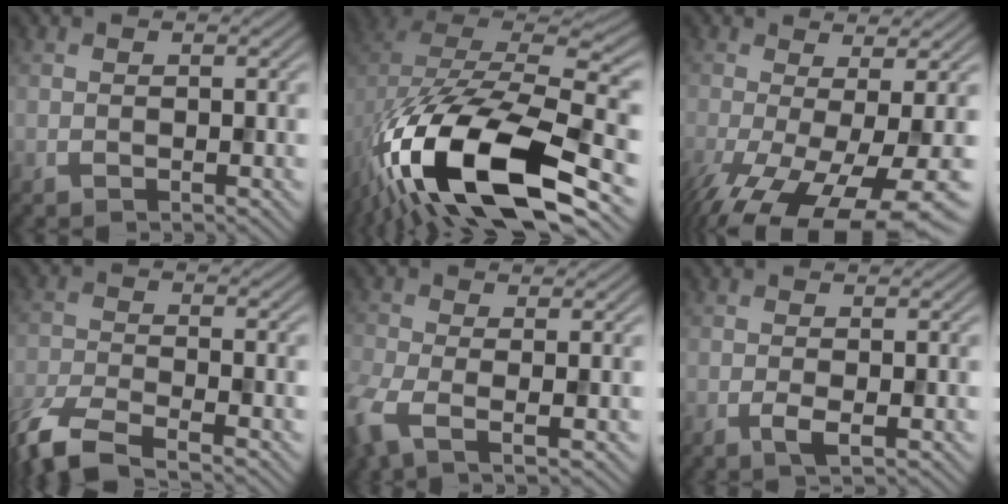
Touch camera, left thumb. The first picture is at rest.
{"total": 17.0, "force": [-7.0, 8.8, 12.8], "torque": [-0.265, -0.032, -0.118]}
{"total": 10.9, "force": [-4.9, 2.9, 9.3], "torque": [-0.156, -0.024, -0.067]}
{"total": 7.0, "force": [-5.4, 2.0, 4.0], "torque": [-0.084, -0.025, -0.105]}
{"total": 5.1, "force": [-2.2, 2.0, 4.1], "torque": [-0.102, -0.017, -0.041]}
{"total": 1.1, "force": [-0.5, 0.2, 1.0], "torque": [-0.019, -0.004, -0.012]}